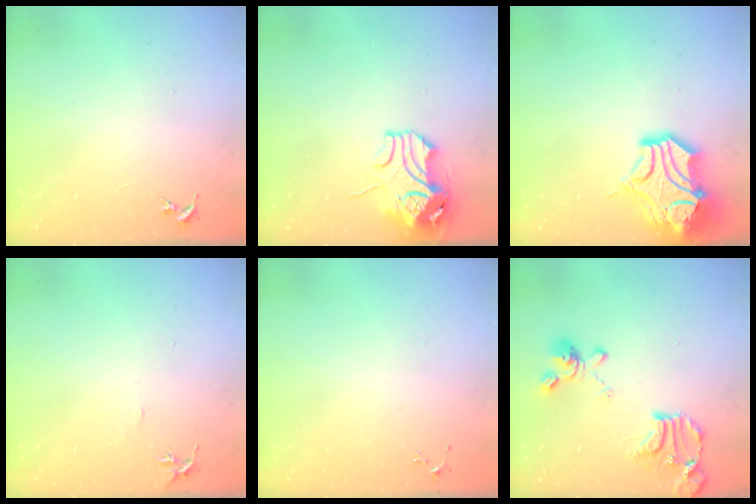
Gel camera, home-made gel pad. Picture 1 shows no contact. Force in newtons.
{"total": 10.6, "press": 10.4, "slide": 1.9}
{"total": 16.1, "press": 15.9, "slide": 2.4}
{"total": 3.5, "press": 3.5, "slide": 0.4}
{"total": 4.4, "press": 4.4, "slide": 0.6}
{"total": 17.4, "press": 17.3, "slide": 1.5}